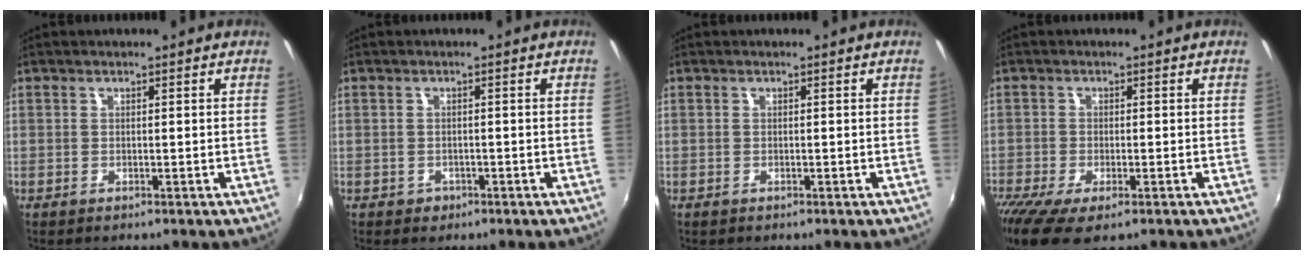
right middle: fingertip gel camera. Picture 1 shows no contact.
{"total": 1.6, "force": [-0.7, 1.4, 0.4], "torque": [-0.009, -0.003, -0.008]}
{"total": 0.7, "force": [-0.5, 0.3, 0.4], "torque": [-0.011, -0.004, -0.009]}
{"total": 9.9, "force": [-6.1, 3.4, 7.1], "torque": [-0.163, -0.047, -0.105]}